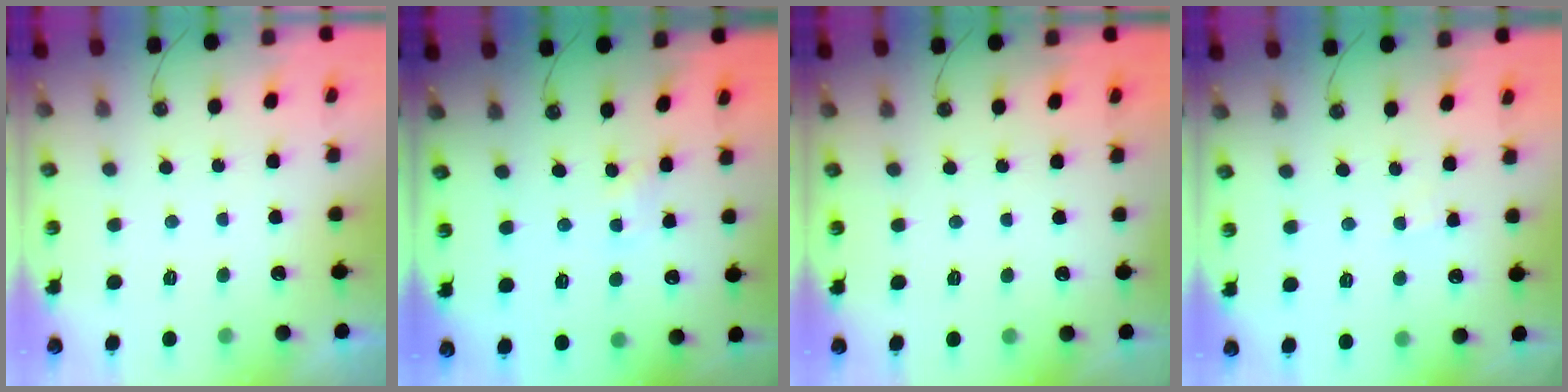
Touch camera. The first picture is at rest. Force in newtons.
{"total": 2.3, "press": 2.3, "slide": 0.3}
{"total": 0.0}
{"total": 2.1, "press": 2.1, "slide": 0.4}